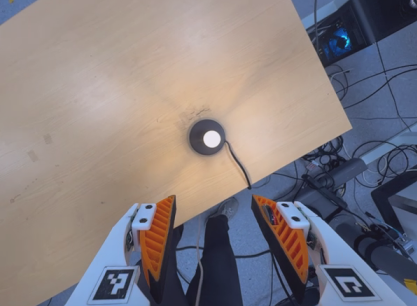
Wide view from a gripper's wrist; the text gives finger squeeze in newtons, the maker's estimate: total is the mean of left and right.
{"total": 0.0}